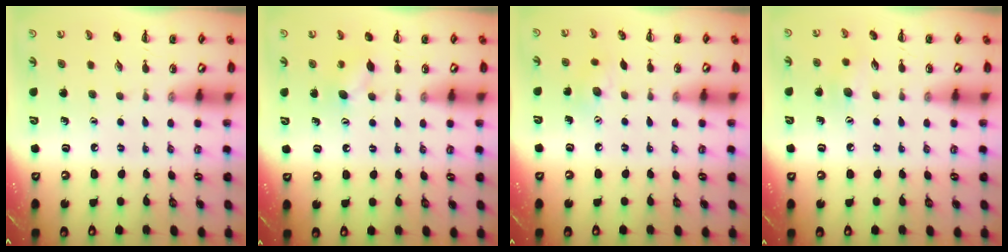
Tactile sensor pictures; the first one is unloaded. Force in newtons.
{"total": 6.7, "press": 6.5, "slide": 1.5}
{"total": 6.9, "press": 6.8, "slide": 1.4}
{"total": 6.2, "press": 6.0, "slide": 1.3}